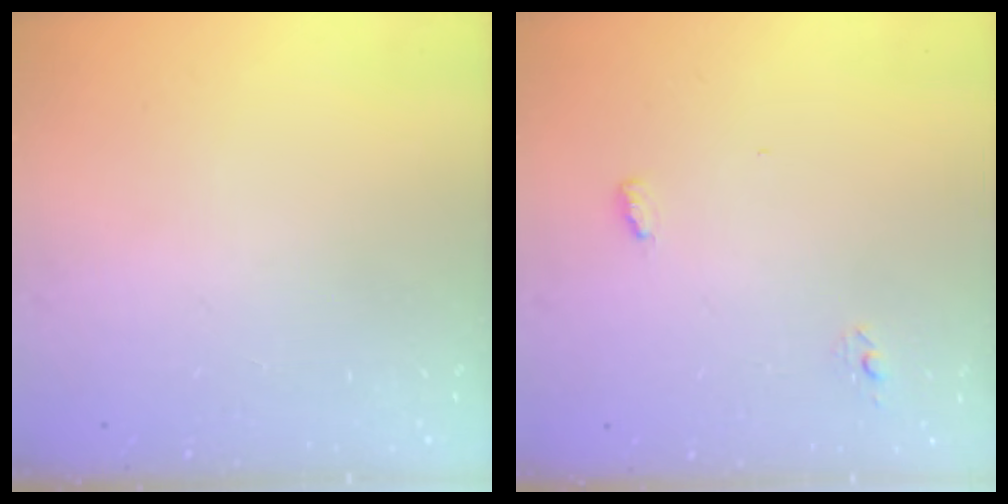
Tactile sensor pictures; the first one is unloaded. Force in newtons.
{"total": 4.2, "press": 4.0, "slide": 1.3}